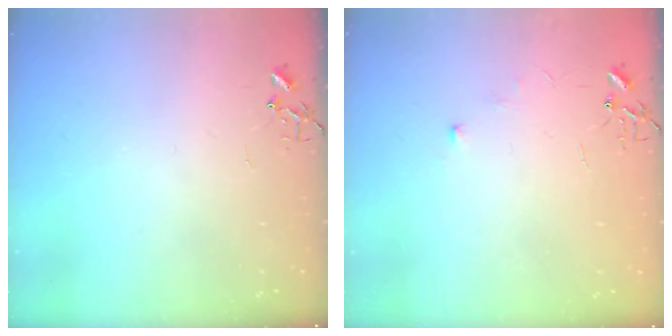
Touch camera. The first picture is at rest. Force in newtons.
{"total": 5.4, "press": 5.3, "slide": 0.7}